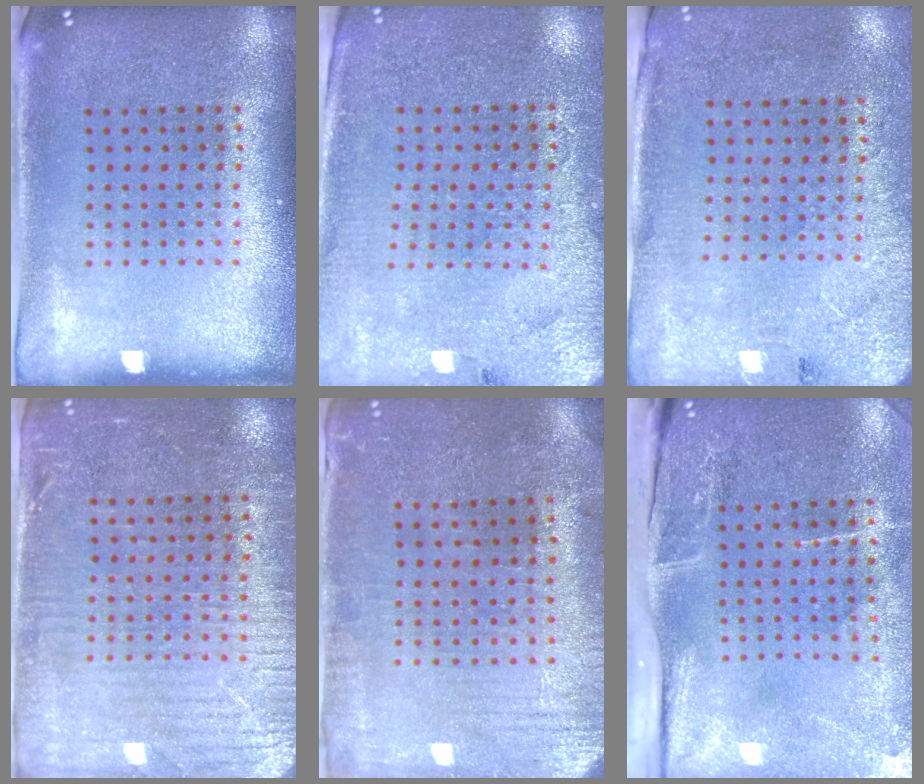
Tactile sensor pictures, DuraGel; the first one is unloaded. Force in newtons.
{"total": 3.0, "press": 2.8, "slide": 1.0}
{"total": 2.6, "press": 2.2, "slide": 1.4}
{"total": 3.5, "press": 2.9, "slide": 1.8}
{"total": 0.5, "press": 0.3, "slide": 0.4}
{"total": 5.0, "press": 3.9, "slide": 3.2}